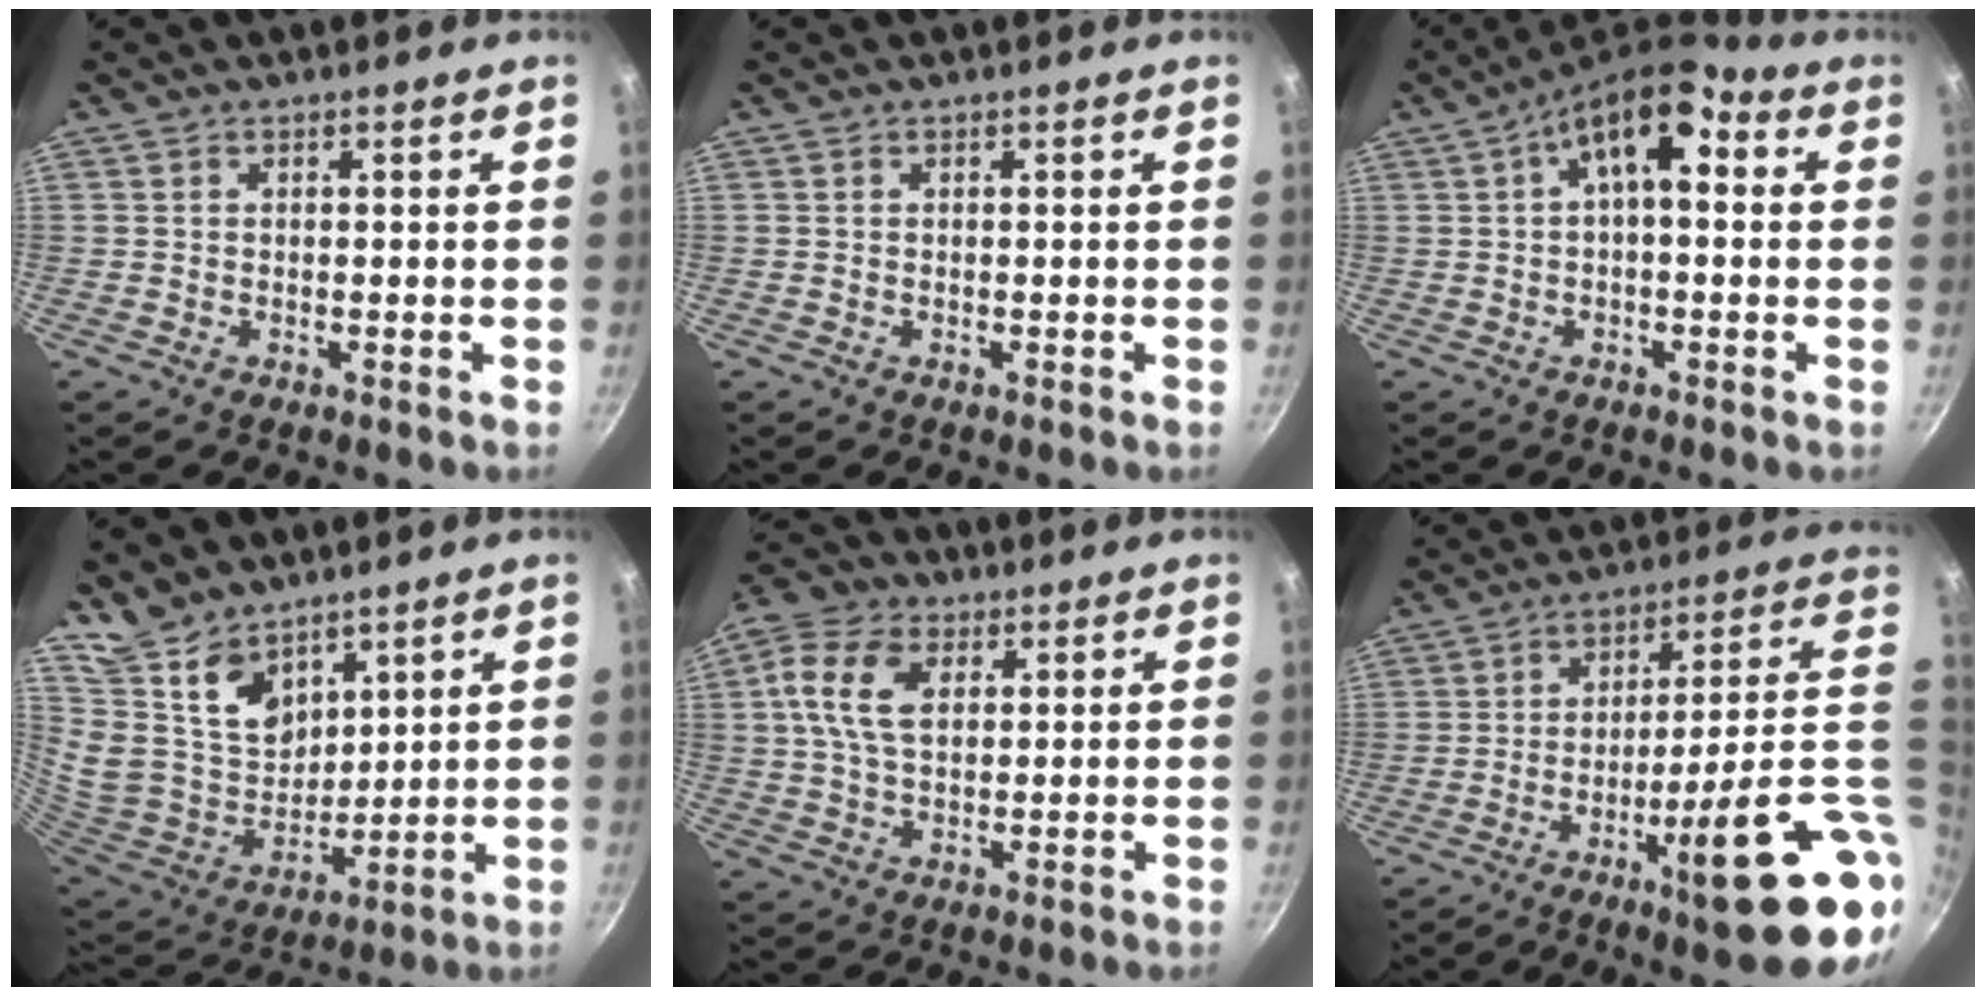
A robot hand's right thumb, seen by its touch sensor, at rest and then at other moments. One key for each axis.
{"total": 0.0}
{"total": 10.5, "fx": 2.8, "fy": 5.2, "fz": 8.7, "tx": -0.119, "ty": 0.028, "tz": 0.033}
{"total": 15.5, "fx": 10.6, "fy": 9.4, "fz": 6.2, "tx": -0.082, "ty": -0.075, "tz": 0.216}
{"total": 10.4, "fx": 3.0, "fy": 6.9, "fz": 7.2, "tx": -0.124, "ty": 0.006, "tz": 0.044}
{"total": 20.2, "fx": -5.8, "fy": 3.5, "fz": 19.0, "tx": -0.231, "ty": 0.025, "tz": -0.083}